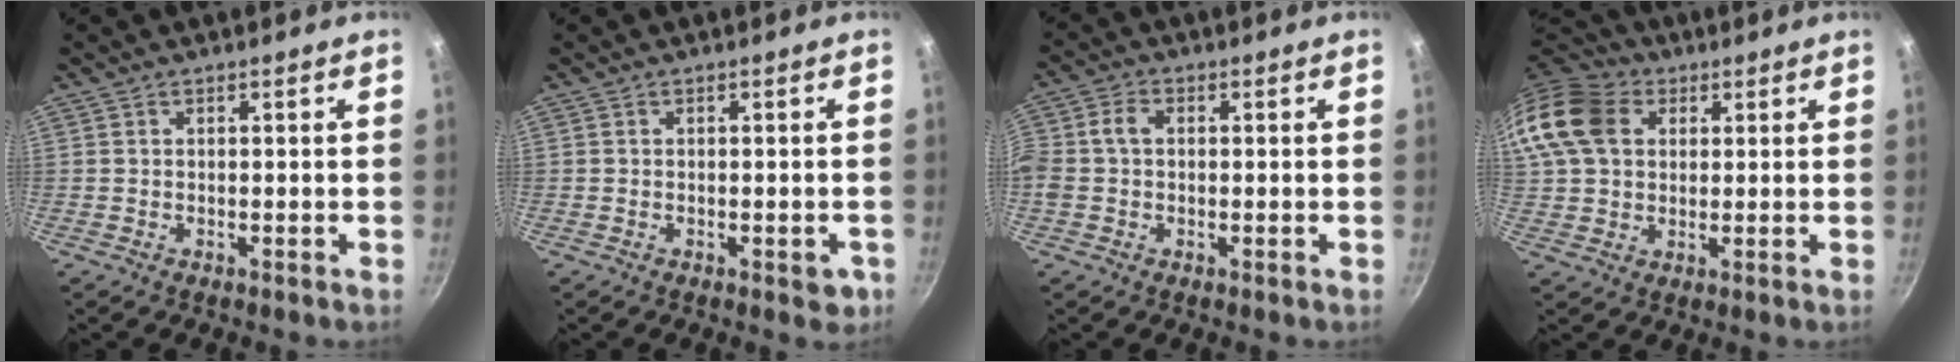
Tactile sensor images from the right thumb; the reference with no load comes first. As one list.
[{"total": 2.8, "force": [-1.1, 1.2, 2.2], "torque": [-0.020, -0.002, -0.013]}, {"total": 4.9, "force": [0.3, 3.6, 3.4], "torque": [-0.071, 0.014, -0.006]}, {"total": 17.4, "force": [5.2, 13.3, 9.8], "torque": [-0.213, 0.024, 0.085]}]